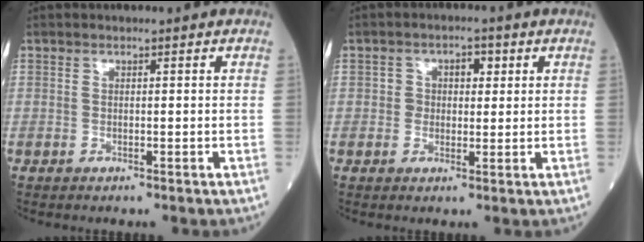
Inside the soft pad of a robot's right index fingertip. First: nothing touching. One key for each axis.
{"total": 3.6, "fx": 1.0, "fy": 2.6, "fz": 2.3, "tx": -0.030, "ty": 0.016, "tz": 0.015}